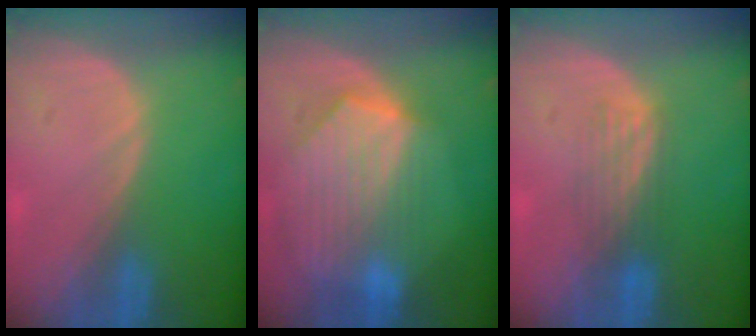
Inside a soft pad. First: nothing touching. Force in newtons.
{"total": 9.4, "press": 8.3, "slide": 4.4}
{"total": 3.5, "press": 3.5, "slide": 0.0}